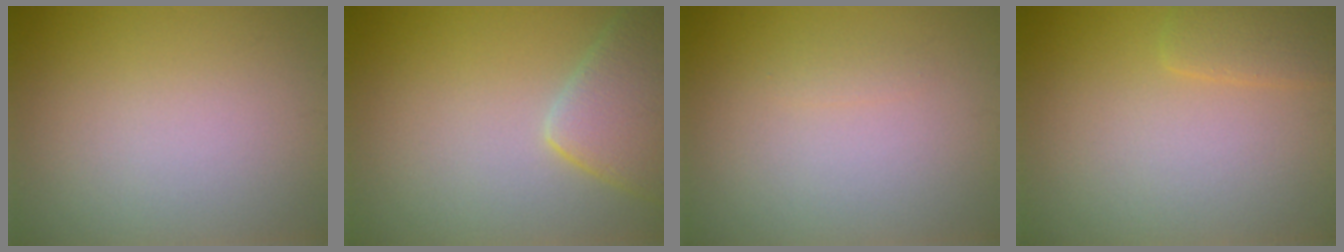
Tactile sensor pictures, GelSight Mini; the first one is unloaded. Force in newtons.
{"total": 5.0, "press": 4.9, "slide": 0.5}
{"total": 0.6, "press": 0.6, "slide": 0.0}
{"total": 2.0, "press": 2.0, "slide": 0.2}